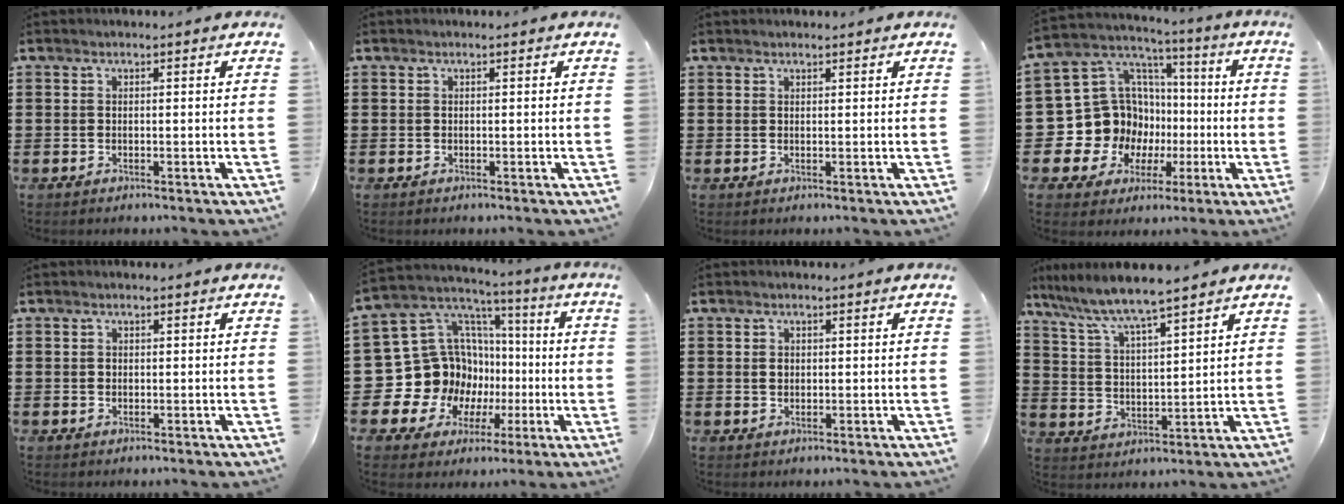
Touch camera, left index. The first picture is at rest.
{"total": 0.0}
{"total": 0.7, "force": [0.7, 0.1, 0.1], "torque": [-0.004, 0.001, 0.014]}
{"total": 14.5, "force": [-2.0, 13.6, 4.5], "torque": [-0.140, -0.026, -0.006]}
{"total": 0.6, "force": [0.2, 0.5, 0.2], "torque": [-0.006, 0.003, 0.004]}
{"total": 17.1, "force": [-2.3, 15.6, 6.5], "torque": [-0.171, -0.038, 0.002]}
{"total": 1.3, "force": [0.3, 1.0, 0.8], "torque": [-0.019, 0.006, 0.004]}
{"total": 5.8, "force": [5.2, -0.2, 2.5], "torque": [-0.073, -0.031, 0.085]}